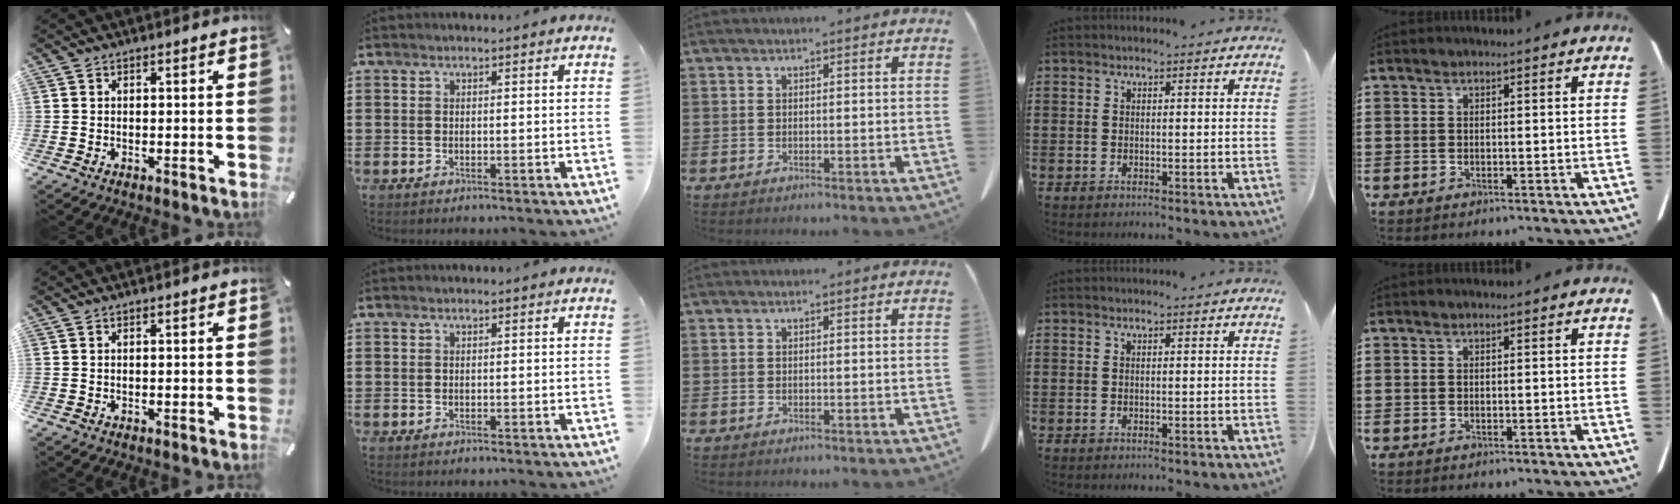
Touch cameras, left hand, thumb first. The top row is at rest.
{}